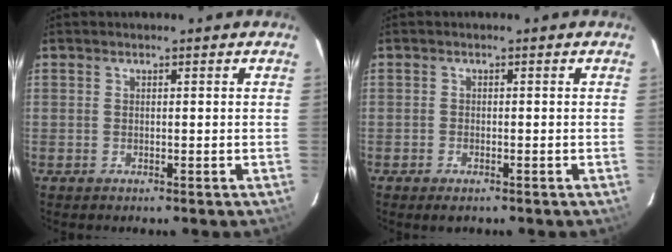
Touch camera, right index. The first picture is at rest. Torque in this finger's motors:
{"motor_torque": [0.25, -0.06, 0.00, 0.00]}